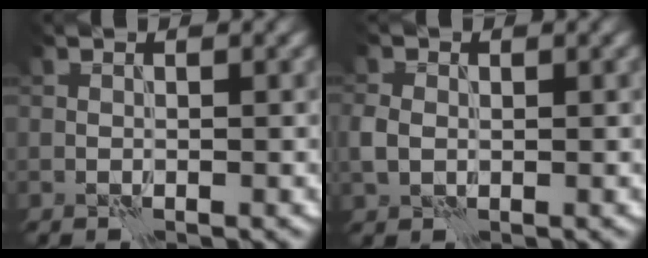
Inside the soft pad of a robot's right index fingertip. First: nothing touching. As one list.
[{"total": 2.0, "force": [-0.2, 1.7, 1.1], "torque": [-0.027, 0.002, -0.006]}]